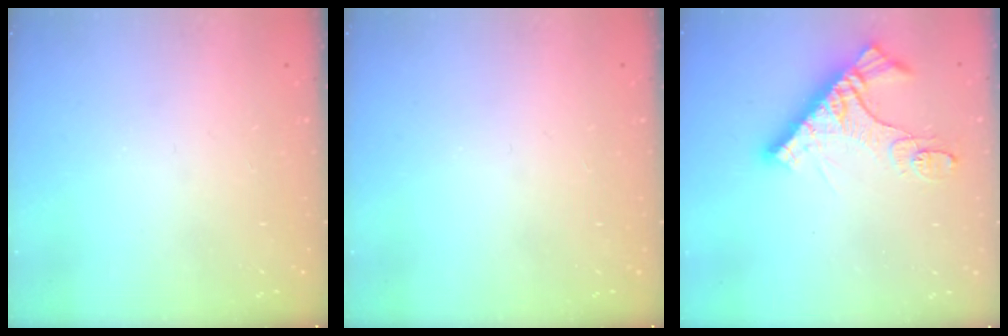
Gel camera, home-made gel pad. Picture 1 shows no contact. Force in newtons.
{"total": 0.0}
{"total": 12.3, "press": 12.2, "slide": 1.2}